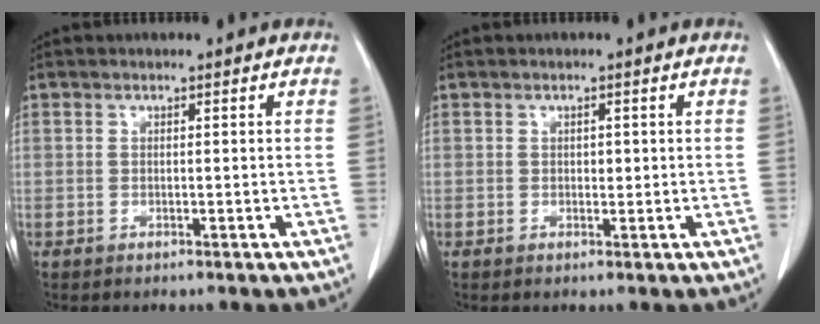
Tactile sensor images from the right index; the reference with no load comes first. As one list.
[{"total": 1.0, "force": [0.1, 0.6, 0.7], "torque": [-0.008, 0.001, 0.002]}]